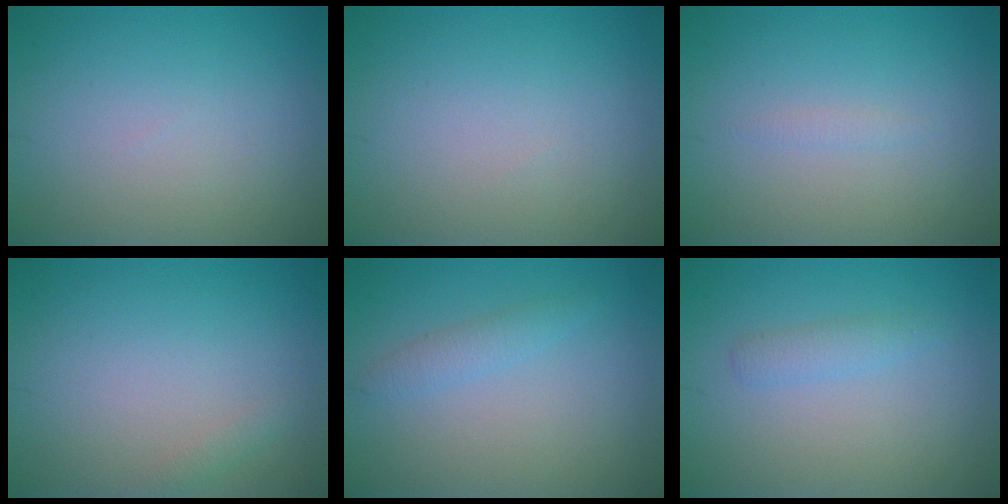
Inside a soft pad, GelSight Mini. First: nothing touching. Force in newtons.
{"total": 0.0}
{"total": 0.6, "press": 0.6, "slide": 0.0}
{"total": 0.7, "press": 0.7, "slide": 0.0}
{"total": 1.5, "press": 1.5, "slide": 0.0}
{"total": 1.4, "press": 1.4, "slide": 0.1}